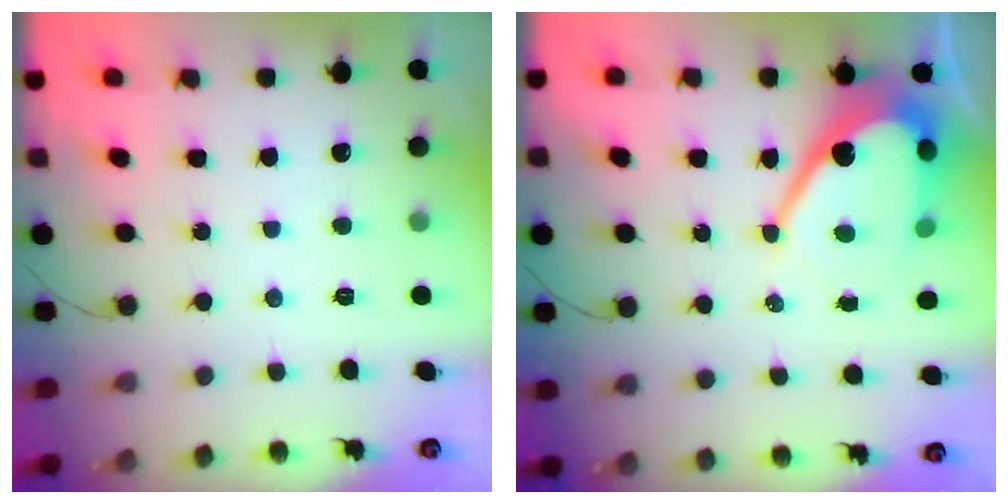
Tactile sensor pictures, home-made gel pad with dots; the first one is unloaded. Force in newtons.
{"total": 13.0, "press": 13.0, "slide": 1.1}